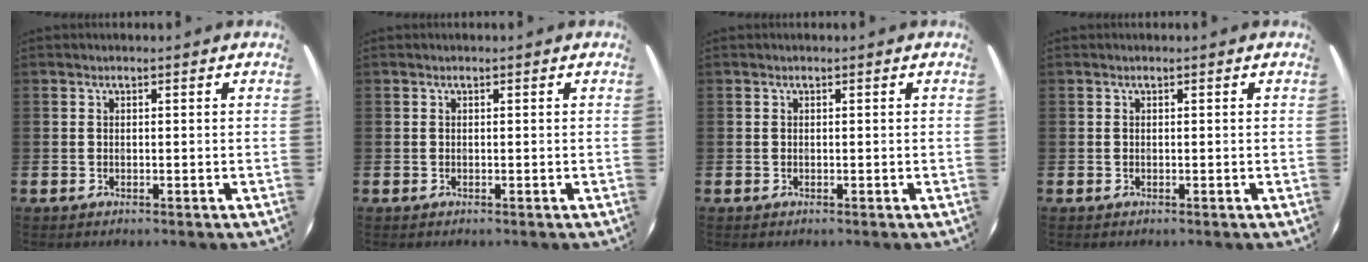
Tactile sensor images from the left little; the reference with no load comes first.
{"total": 0.0}
{"total": 0.0}
{"total": 0.0}